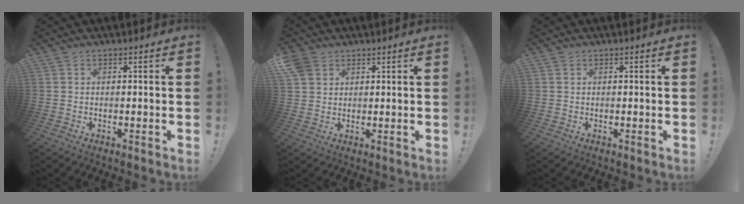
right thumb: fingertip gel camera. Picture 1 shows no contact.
{"total": 5.0, "force": [2.9, 3.6, 1.9], "torque": [-0.033, -0.007, 0.059]}
{"total": 0.0}